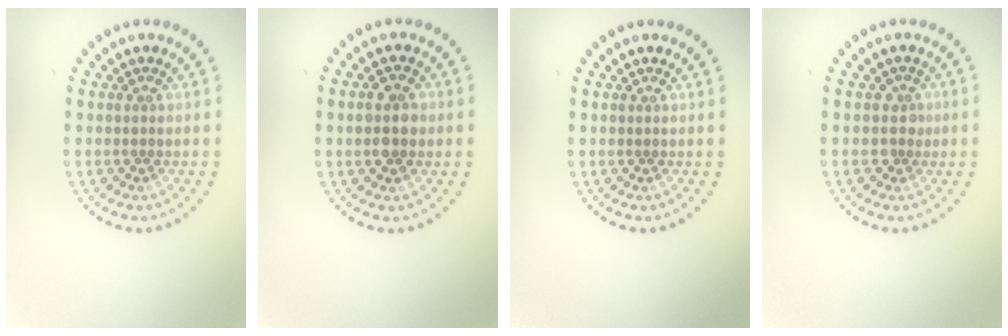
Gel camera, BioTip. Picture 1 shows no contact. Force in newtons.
{"total": 2.9, "press": 2.9, "slide": 0.2}
{"total": 0.0}
{"total": 1.4, "press": 1.1, "slide": 0.9}